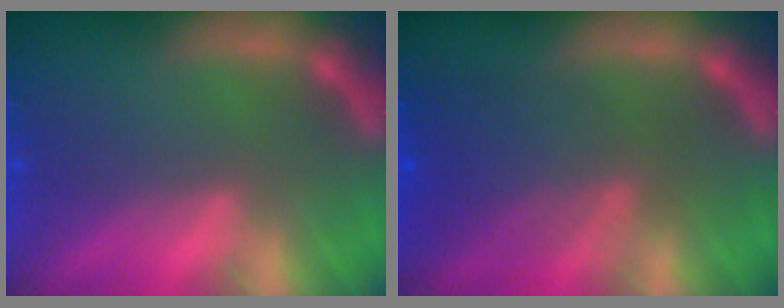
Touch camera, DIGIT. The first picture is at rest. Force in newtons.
{"total": 6.1}